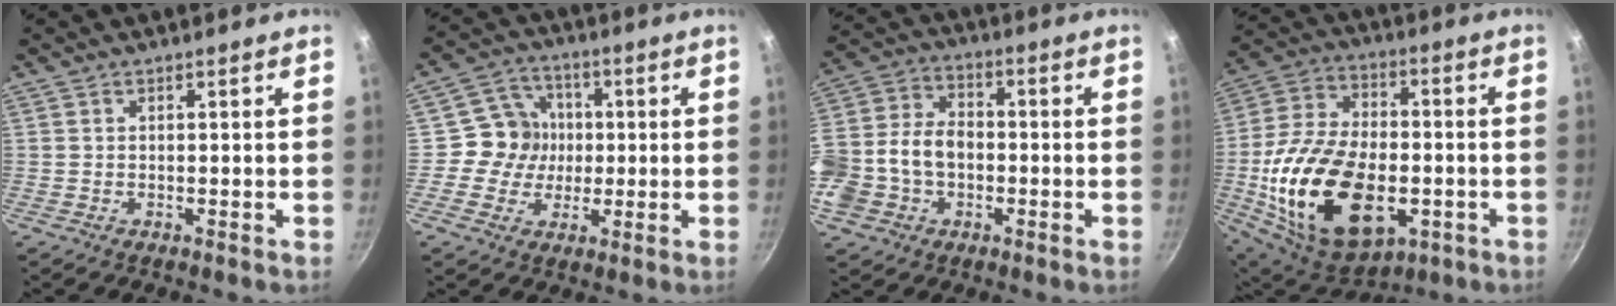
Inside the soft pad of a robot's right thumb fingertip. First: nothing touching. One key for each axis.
{"total": 9.3, "fx": -0.2, "fy": 8.7, "fz": 3.2, "tx": -0.005, "ty": 0.018, "tz": -0.012}
{"total": 16.2, "fx": -3.0, "fy": 12.0, "fz": 10.5, "tx": -0.225, "ty": 0.035, "tz": -0.057}
{"total": 26.8, "fx": -5.9, "fy": 15.8, "fz": 20.8, "tx": -0.380, "ty": 0.007, "tz": -0.079}